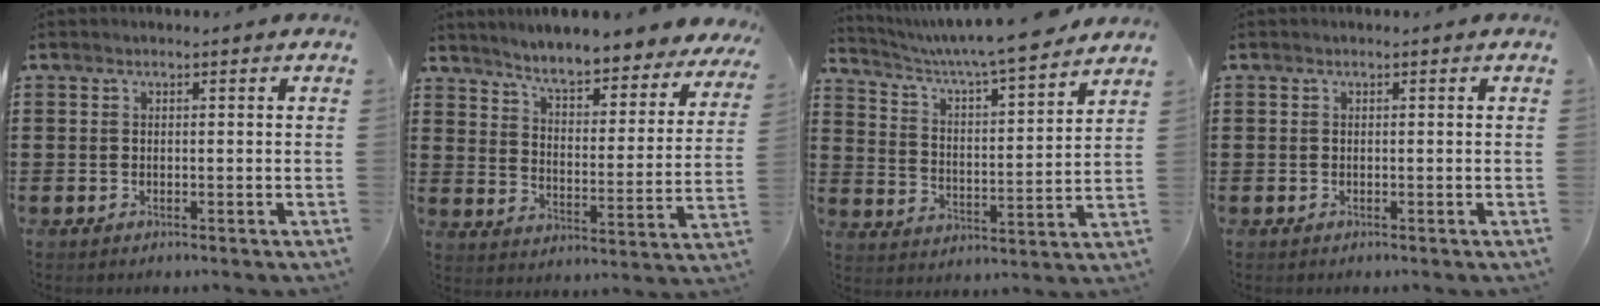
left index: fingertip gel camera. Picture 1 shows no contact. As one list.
[{"total": 5.7, "force": [5.3, -0.2, 2.1], "torque": [-0.065, -0.043, 0.085]}, {"total": 6.4, "force": [5.8, -0.3, 2.5], "torque": [-0.073, -0.044, 0.093]}, {"total": 0.0}]